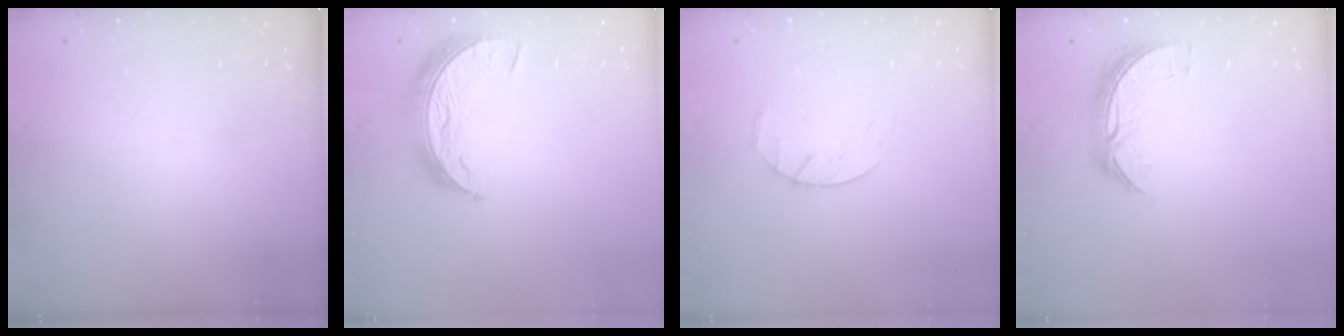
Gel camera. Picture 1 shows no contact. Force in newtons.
{"total": 10.5, "press": 10.5, "slide": 0.5}
{"total": 4.3, "press": 4.2, "slide": 0.6}
{"total": 7.7, "press": 7.7, "slide": 0.7}